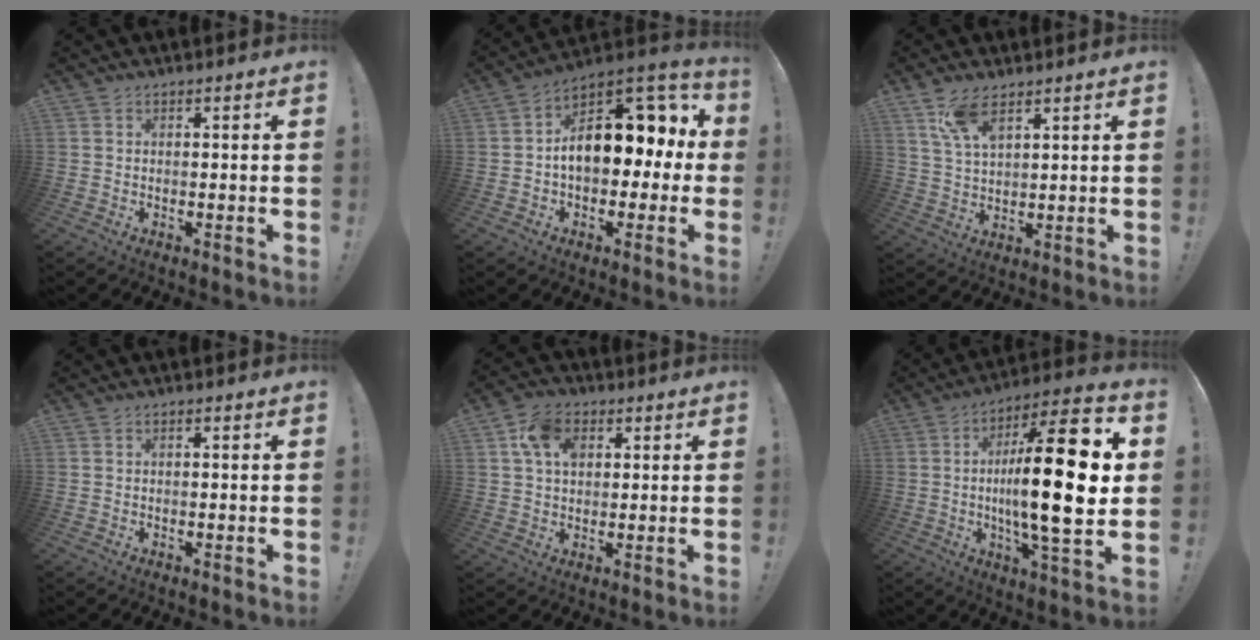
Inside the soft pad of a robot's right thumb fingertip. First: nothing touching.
{"total": 16.8, "force": [1.8, 10.9, 12.7], "torque": [-0.155, -0.002, 0.036]}
{"total": 8.4, "force": [5.5, 3.1, 5.5], "torque": [-0.093, -0.025, 0.102]}
{"total": 0.0}
{"total": 10.1, "force": [3.6, 7.1, 6.1], "torque": [-0.095, 0.003, 0.070]}
{"total": 26.3, "force": [0.7, 6.8, 25.4], "torque": [-0.425, -0.011, -0.002]}